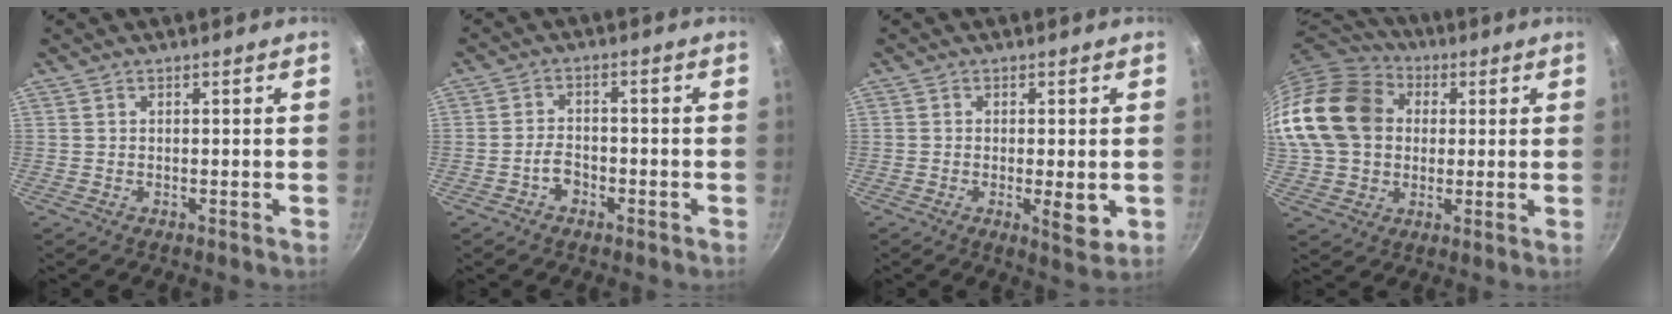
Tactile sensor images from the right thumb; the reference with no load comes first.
{"total": 3.5, "force": [-1.9, 2.2, 1.9], "torque": [-0.022, 0.023, -0.033]}
{"total": 5.0, "force": [-0.9, 1.6, 4.7], "torque": [-0.072, -0.012, -0.011]}
{"total": 20.6, "force": [3.4, 16.3, 12.1], "torque": [-0.218, 0.034, 0.057]}